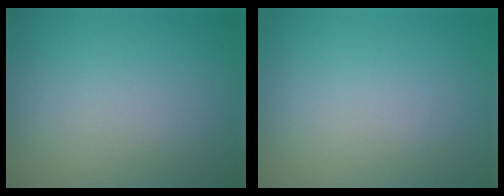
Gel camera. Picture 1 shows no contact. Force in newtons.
{"total": 0.0}